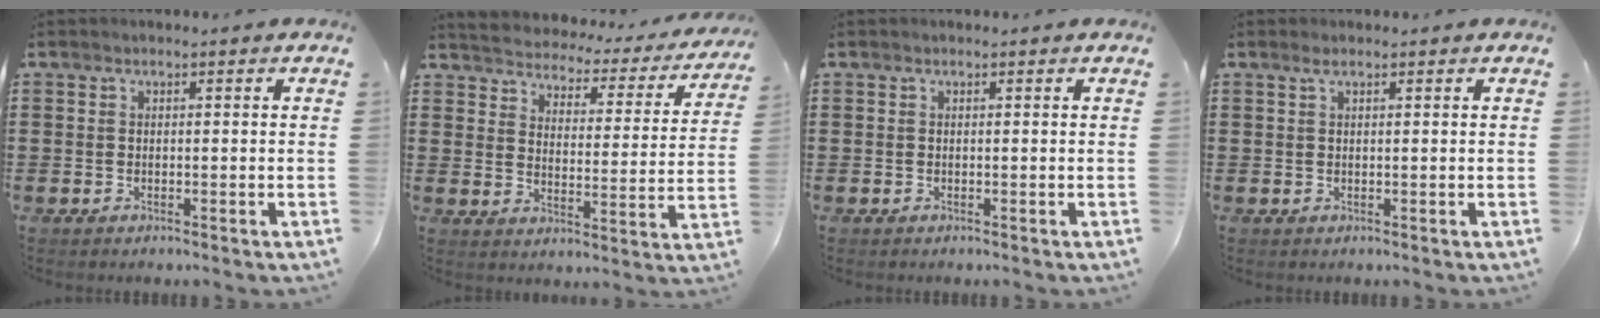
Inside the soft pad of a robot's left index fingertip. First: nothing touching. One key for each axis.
{"total": 2.3, "fx": 2.3, "fy": 0.2, "fz": -0.2, "tx": -0.018, "ty": -0.028, "tz": 0.028}
{"total": 0.0}
{"total": 1.0, "fx": 0.6, "fy": 0.1, "fz": 0.8, "tx": -0.017, "ty": 0.002, "tz": 0.011}